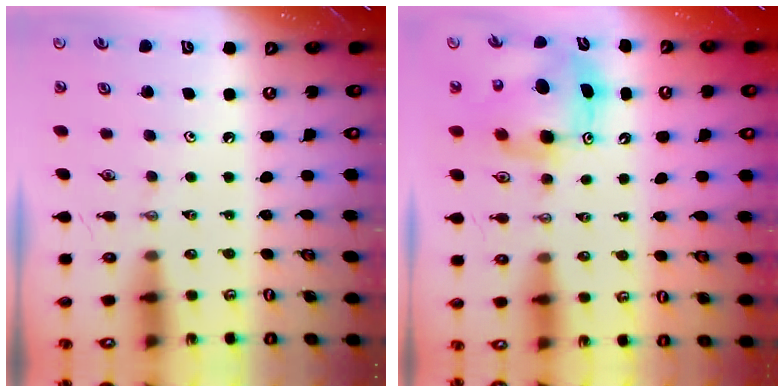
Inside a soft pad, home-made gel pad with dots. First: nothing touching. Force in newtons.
{"total": 9.8, "press": 9.8, "slide": 1.1}